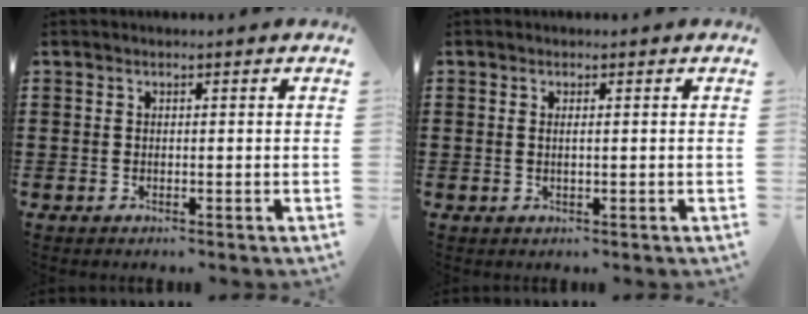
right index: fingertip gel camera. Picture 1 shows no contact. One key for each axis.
{"total": 0.9, "fx": 0.0, "fy": 0.0, "fz": 0.9, "tx": -0.017, "ty": -0.003, "tz": 0.001}